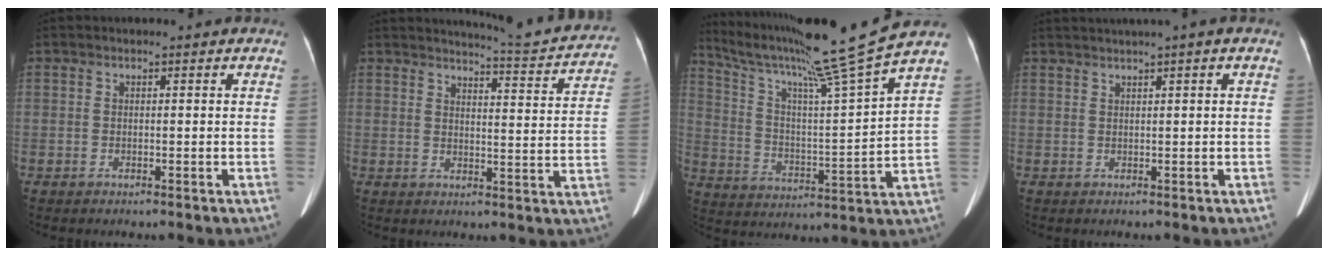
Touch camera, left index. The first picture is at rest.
{"total": 11.9, "force": [11.6, 0.0, 2.5], "torque": [-0.036, -0.036, 0.135]}
{"total": 18.8, "force": [15.6, -3.4, 9.9], "torque": [-0.173, -0.033, 0.248]}
{"total": 3.4, "force": [2.4, -0.7, 2.4], "torque": [-0.043, 0.023, 0.045]}